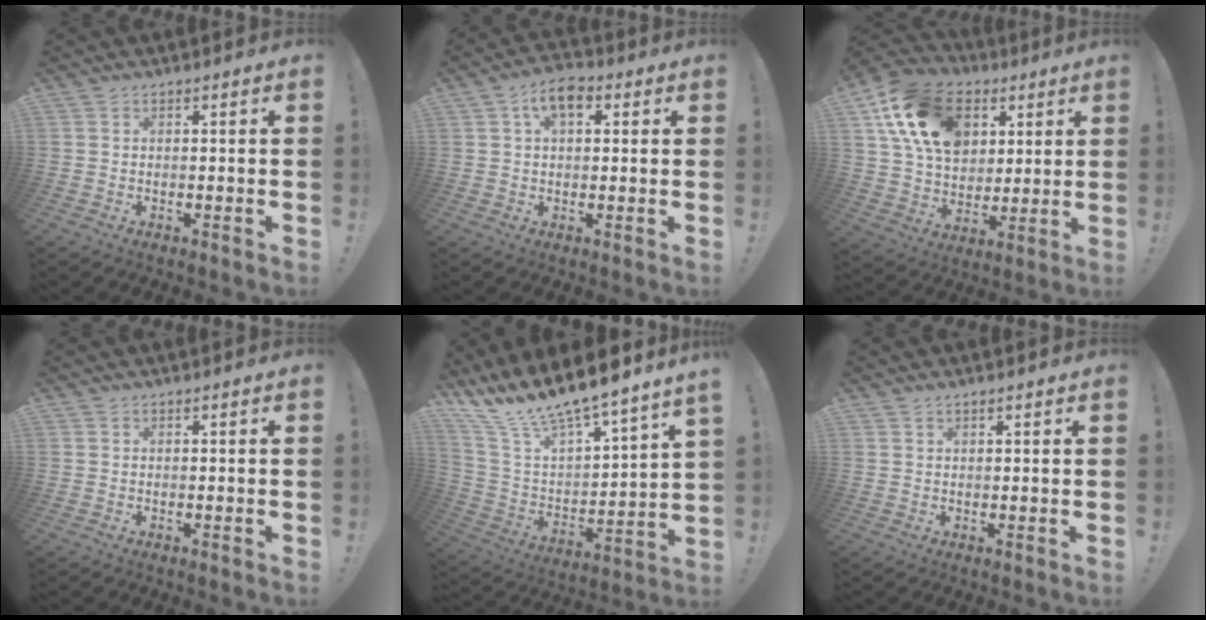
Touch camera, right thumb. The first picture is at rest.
{"total": 7.4, "force": [2.8, 4.3, 5.4], "torque": [-0.087, 0.005, 0.050]}
{"total": 20.7, "force": [8.2, 14.5, 12.2], "torque": [-0.207, -0.020, 0.157]}
{"total": 0.0}
{"total": 12.3, "force": [10.5, 2.1, 6.1], "torque": [-0.121, -0.095, 0.175]}
{"total": 0.8, "force": [0.6, -0.2, 0.5], "torque": [-0.018, 0.003, 0.013]}